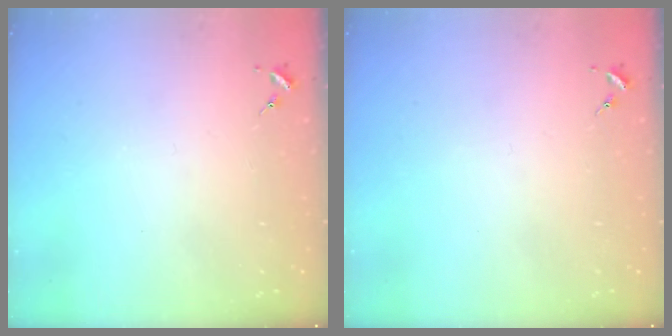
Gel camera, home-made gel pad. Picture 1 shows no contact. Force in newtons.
{"total": 0.0}